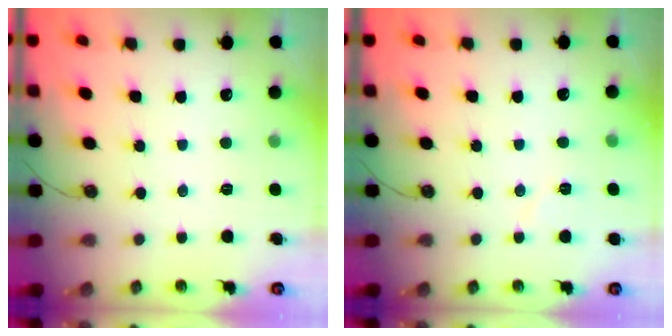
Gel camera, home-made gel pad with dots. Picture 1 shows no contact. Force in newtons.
{"total": 4.4, "press": 4.1, "slide": 1.6}